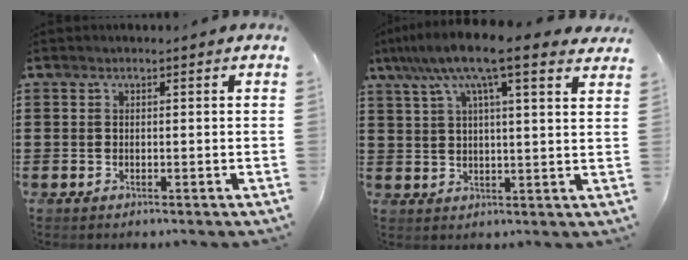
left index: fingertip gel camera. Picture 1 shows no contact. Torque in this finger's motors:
{"motor_torque": [2.14, 0.00, 1.05, 0.21]}